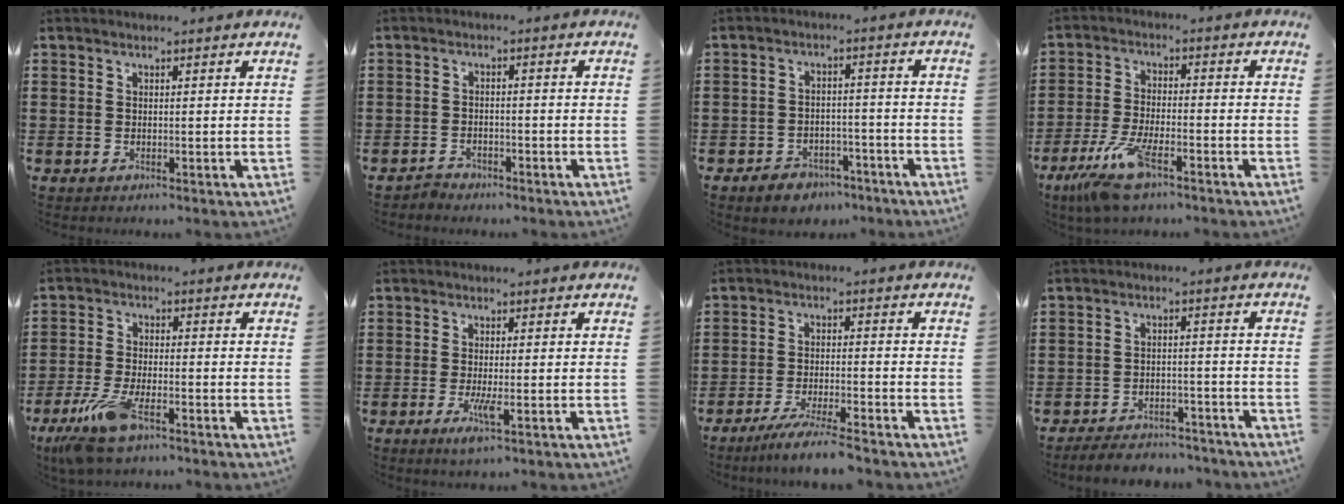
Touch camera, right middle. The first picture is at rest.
{"total": 1.7, "force": [-1.6, 0.6, 0.0], "torque": [-0.006, 0.002, -0.034]}
{"total": 3.8, "force": [-3.5, 1.3, 0.3], "torque": [-0.012, 0.010, -0.073]}
{"total": 8.8, "force": [-5.8, 2.2, 6.2], "torque": [-0.140, -0.012, -0.110]}
{"total": 7.8, "force": [-5.0, 2.5, 5.5], "torque": [-0.131, -0.013, -0.095]}
{"total": 3.4, "force": [-1.2, 0.4, 3.2], "torque": [-0.068, -0.014, -0.023]}
{"total": 5.3, "force": [-4.7, -0.1, 2.4], "torque": [-0.051, -0.013, -0.089]}
{"total": 4.2, "force": [-4.1, 0.7, 0.2], "torque": [-0.007, 0.008, -0.087]}